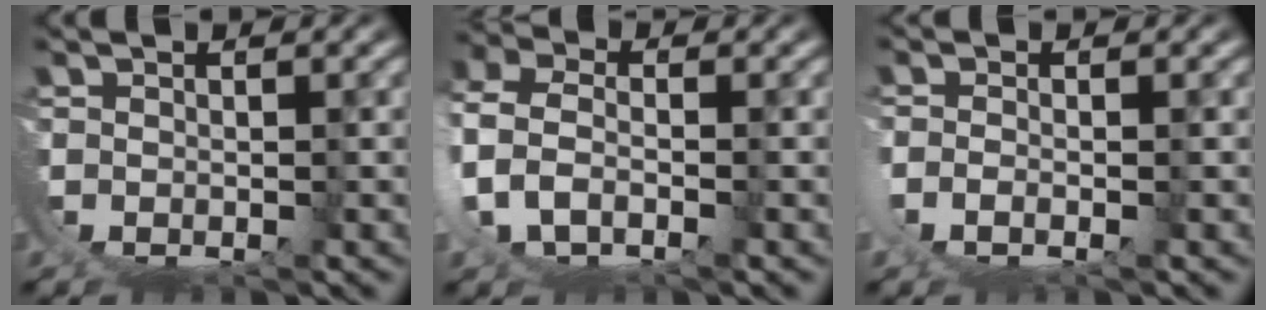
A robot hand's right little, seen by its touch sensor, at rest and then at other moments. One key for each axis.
{"total": 3.6, "fx": -0.3, "fy": 1.9, "fz": 3.0, "tx": -0.088, "ty": -0.014, "tz": 0.002}
{"total": 1.7, "fx": -0.4, "fy": -0.4, "fz": 1.6, "tx": -0.036, "ty": -0.008, "tz": -0.001}